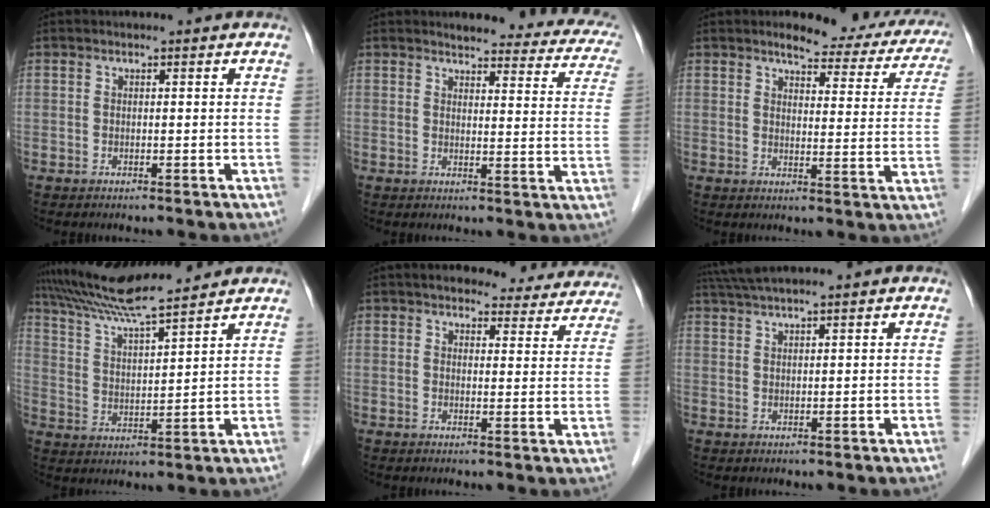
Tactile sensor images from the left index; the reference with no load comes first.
{"total": 16.6, "force": [14.9, 4.2, 5.9], "torque": [-0.036, -0.026, 0.143]}
{"total": 14.2, "force": [12.3, 4.0, 5.7], "torque": [-0.038, -0.008, 0.120]}
{"total": 10.6, "force": [9.7, -0.9, 4.0], "torque": [-0.084, 0.015, 0.178]}
{"total": 14.1, "force": [12.8, 4.3, 4.0], "torque": [-0.015, 0.002, 0.133]}
{"total": 5.5, "force": [4.7, -0.7, 2.8], "torque": [-0.053, 0.030, 0.091]}